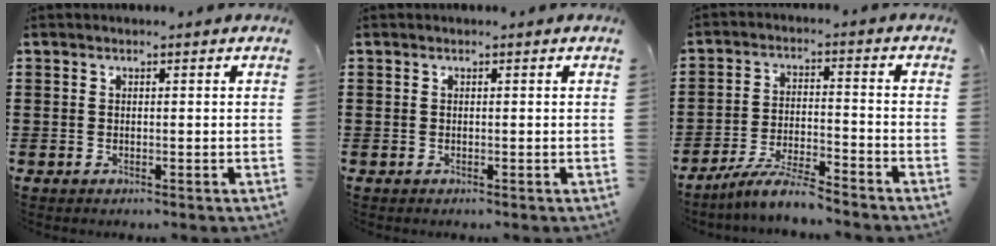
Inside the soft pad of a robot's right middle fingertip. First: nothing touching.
{"total": 0.0}
{"total": 6.4, "force": [-5.8, 0.2, 2.8], "torque": [-0.062, -0.007, -0.112]}